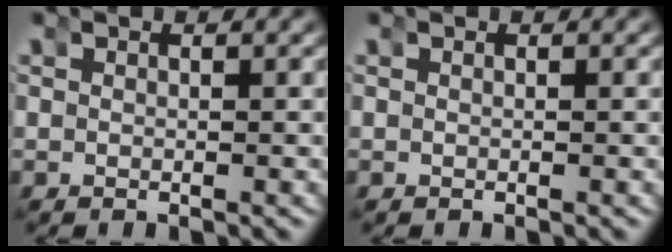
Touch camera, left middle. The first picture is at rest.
{"total": 0.0}